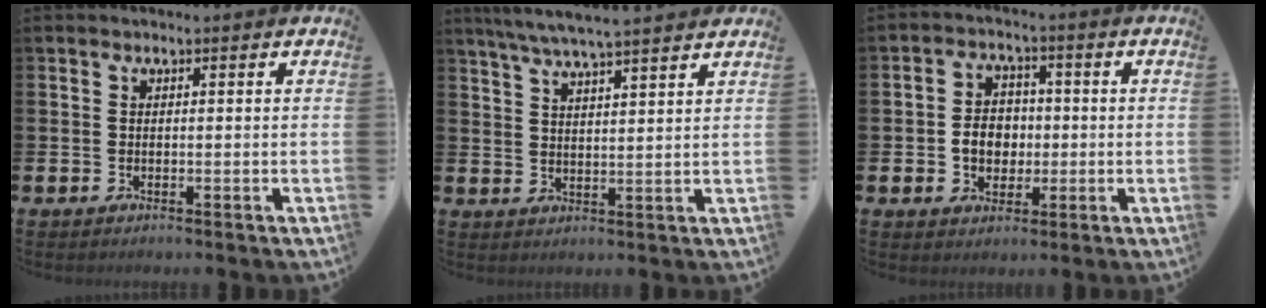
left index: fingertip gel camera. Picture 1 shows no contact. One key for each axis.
{"total": 6.0, "fx": 5.7, "fy": -0.2, "fz": 2.0, "tx": -0.046, "ty": -0.028, "tz": 0.099}
{"total": 4.7, "fx": -0.5, "fy": 3.9, "fz": 2.5, "tx": -0.034, "ty": 0.003, "tz": -0.019}